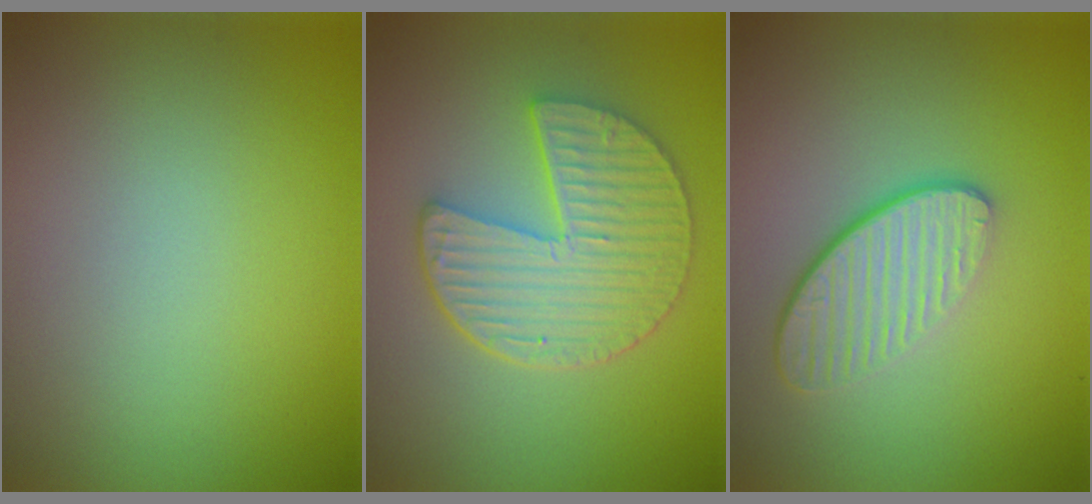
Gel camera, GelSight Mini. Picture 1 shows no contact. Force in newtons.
{"total": 5.9, "press": 4.7, "slide": 3.5}
{"total": 4.1, "press": 3.0, "slide": 2.9}